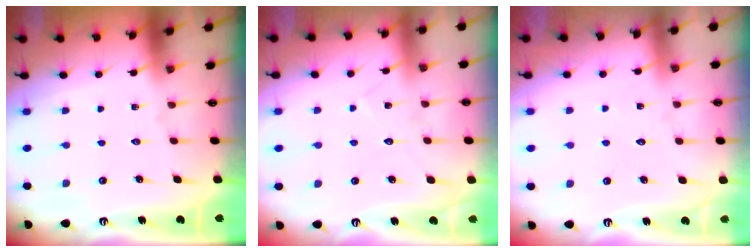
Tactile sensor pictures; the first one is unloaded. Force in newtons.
{"total": 6.3, "press": 6.3, "slide": 0.6}
{"total": 4.3, "press": 4.3, "slide": 0.4}